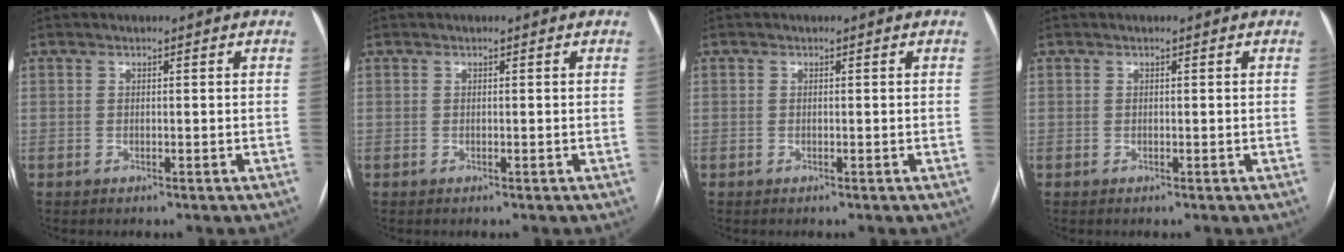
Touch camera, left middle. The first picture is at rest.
{"total": 0.0}
{"total": 0.0}
{"total": 0.0}